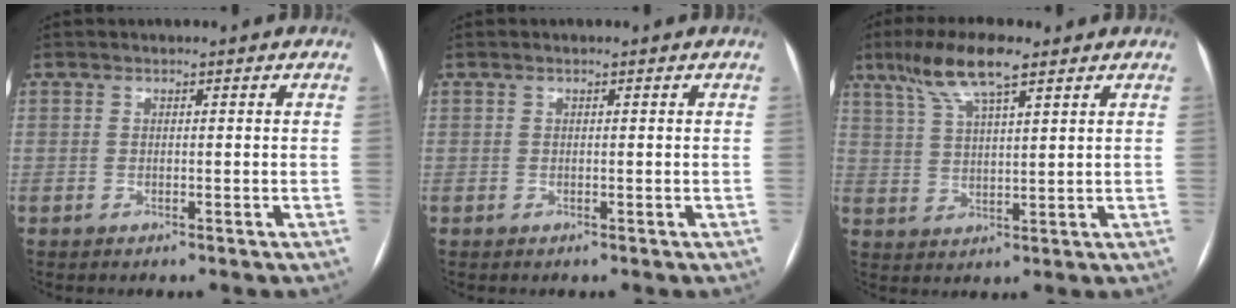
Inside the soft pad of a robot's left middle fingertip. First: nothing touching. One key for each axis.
{"total": 0.0}
{"total": 9.5, "fx": 6.6, "fy": 1.5, "fz": 6.6, "tx": -0.135, "ty": 0.019, "tz": 0.122}